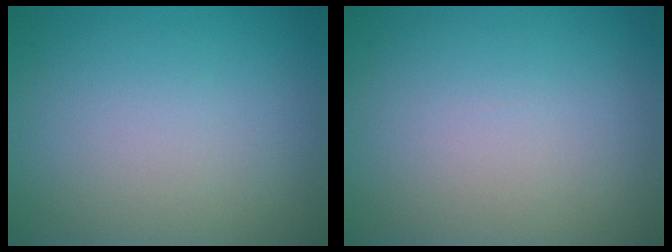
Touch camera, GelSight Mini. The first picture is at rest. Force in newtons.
{"total": 0.0}